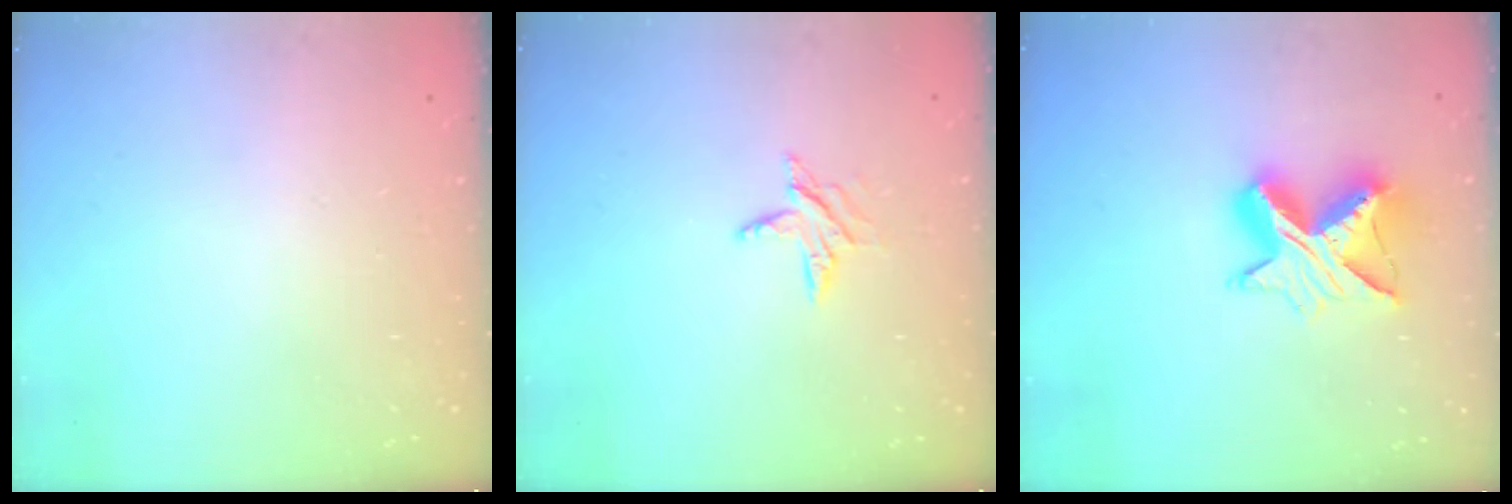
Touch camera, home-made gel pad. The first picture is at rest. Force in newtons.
{"total": 6.4, "press": 6.3, "slide": 0.5}
{"total": 11.5, "press": 11.4, "slide": 0.7}